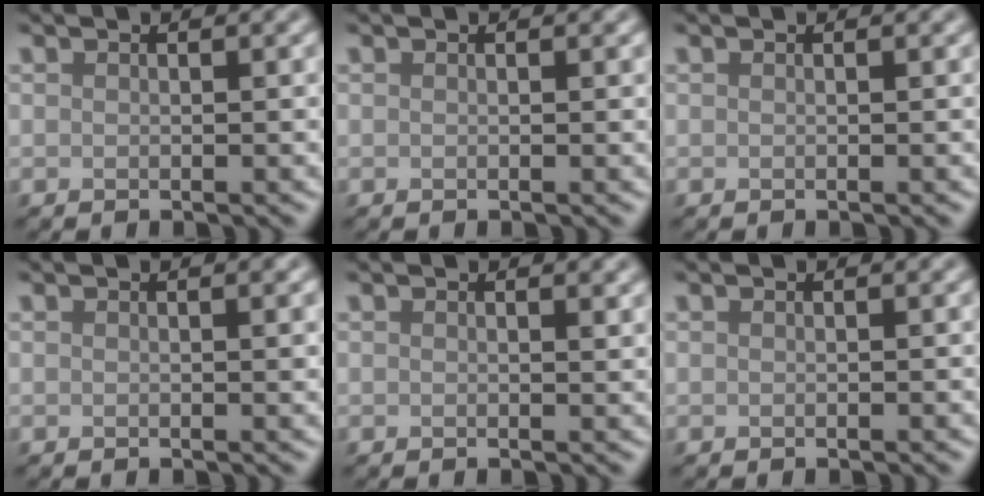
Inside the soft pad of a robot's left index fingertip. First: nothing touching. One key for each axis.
{"total": 0.0}
{"total": 0.0}
{"total": 0.8, "fx": 0.3, "fy": 0.1, "fz": 0.8, "tx": -0.009, "ty": 0.002, "tz": 0.004}
{"total": 0.8, "fx": 0.6, "fy": 0.1, "fz": 0.5, "tx": -0.007, "ty": 0.002, "tz": 0.011}
{"total": 0.0}